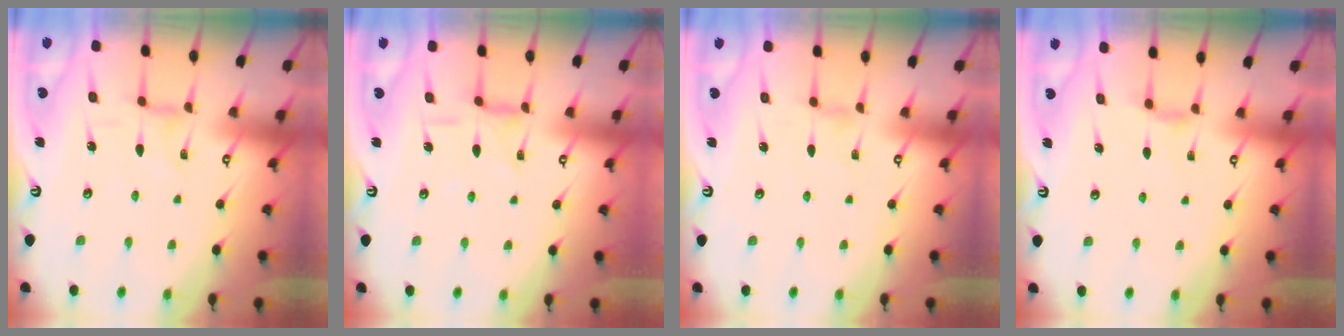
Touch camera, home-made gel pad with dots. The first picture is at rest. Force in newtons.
{"total": 5.1, "press": 5.1, "slide": 0.3}
{"total": 1.5, "press": 1.5, "slide": 0.3}
{"total": 3.7, "press": 3.7, "slide": 0.5}